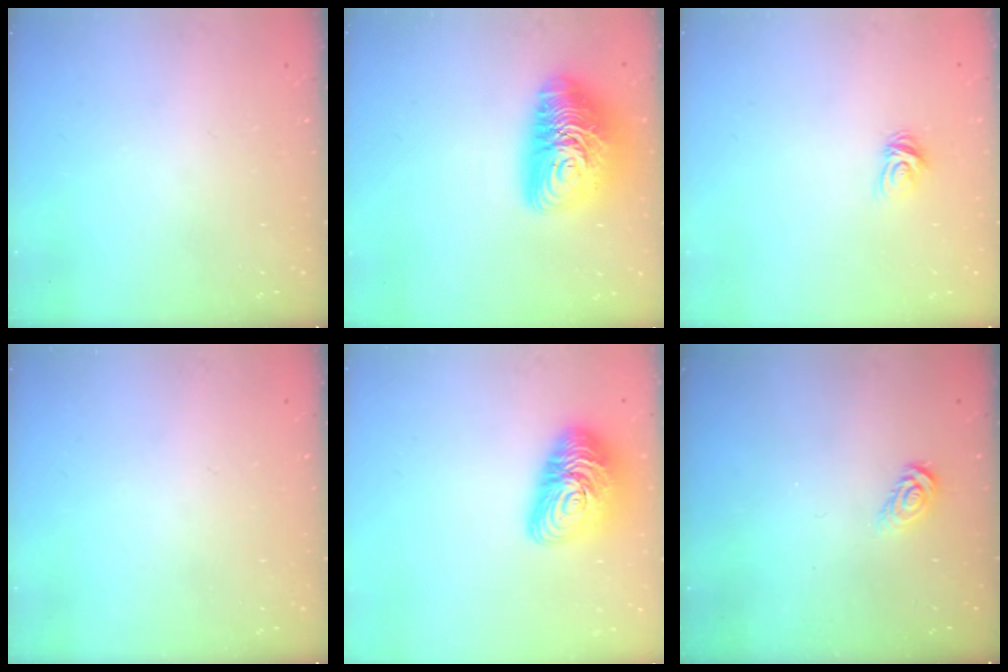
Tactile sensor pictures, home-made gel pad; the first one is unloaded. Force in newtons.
{"total": 17.0, "press": 16.9, "slide": 1.3}
{"total": 5.0, "press": 4.9, "slide": 0.5}
{"total": 0.0}
{"total": 16.7, "press": 16.6, "slide": 1.1}
{"total": 3.6, "press": 3.5, "slide": 0.3}